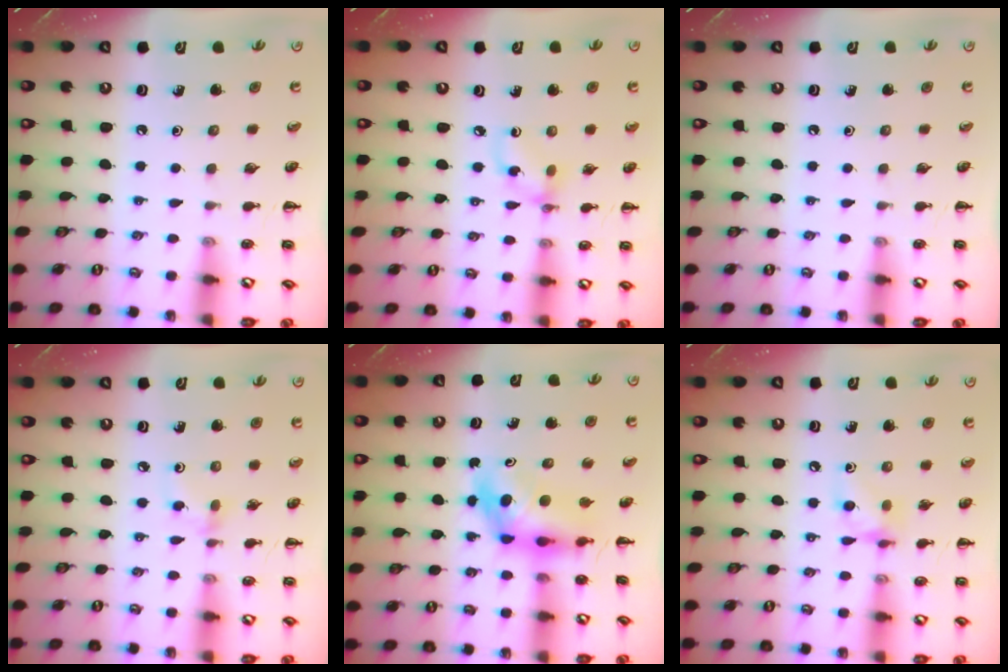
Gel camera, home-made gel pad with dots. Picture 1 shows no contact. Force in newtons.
{"total": 4.8, "press": 4.7, "slide": 0.5}
{"total": 0.0}
{"total": 3.3, "press": 3.0, "slide": 1.2}
{"total": 5.0, "press": 4.9, "slide": 0.9}
{"total": 6.9, "press": 6.8, "slide": 0.8}